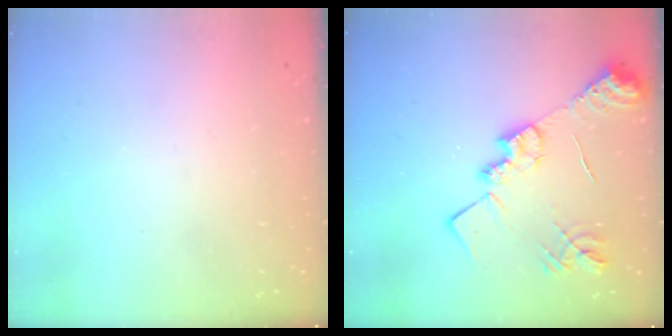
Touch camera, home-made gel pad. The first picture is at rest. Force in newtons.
{"total": 16.1, "press": 16.1, "slide": 1.0}